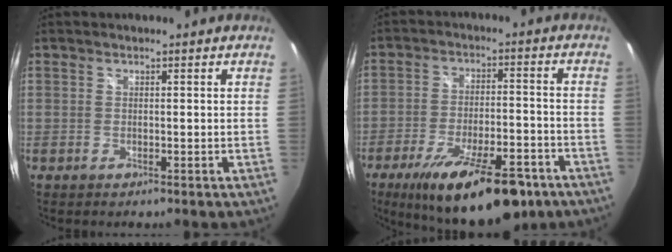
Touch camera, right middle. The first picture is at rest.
{"total": 20.3, "force": [-13.4, 6.7, 13.6], "torque": [-0.232, -0.034, -0.193]}